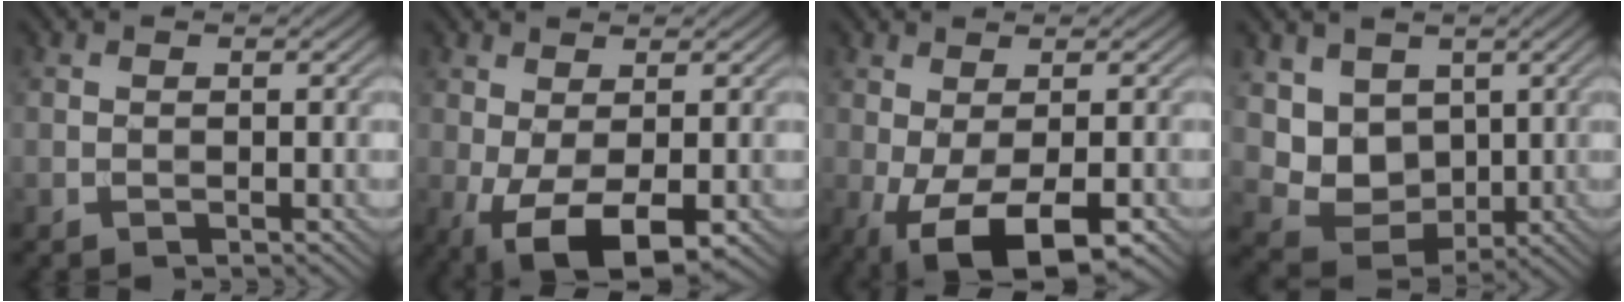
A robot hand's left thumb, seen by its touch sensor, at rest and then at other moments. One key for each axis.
{"total": 7.5, "fx": -2.5, "fy": 3.3, "fz": 6.2, "tx": -0.131, "ty": -0.013, "tz": -0.032}
{"total": 8.8, "fx": -3.5, "fy": 3.7, "fz": 7.2, "tx": -0.136, "ty": -0.019, "tz": -0.041}
{"total": 6.8, "fx": 2.3, "fy": 5.5, "fz": 3.2, "tx": -0.086, "ty": -0.017, "tz": 0.040}